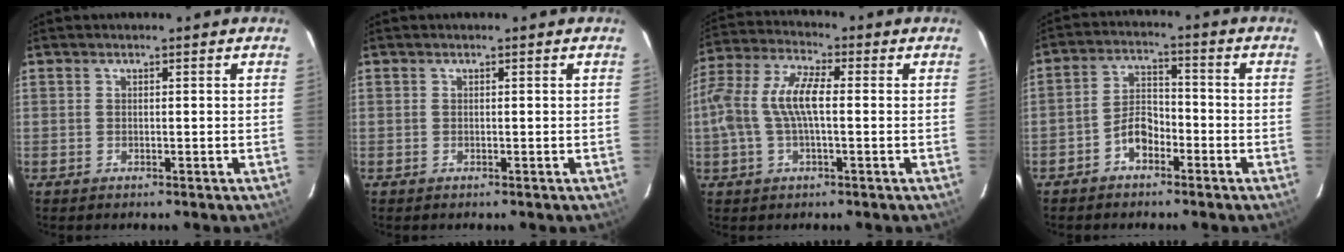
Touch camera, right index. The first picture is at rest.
{"total": 0.0}
{"total": 11.4, "force": [-0.3, 4.2, 10.5], "torque": [-0.223, 0.014, -0.008]}
{"total": 5.4, "force": [-3.3, 3.0, 3.0], "torque": [-0.061, 0.021, -0.058]}